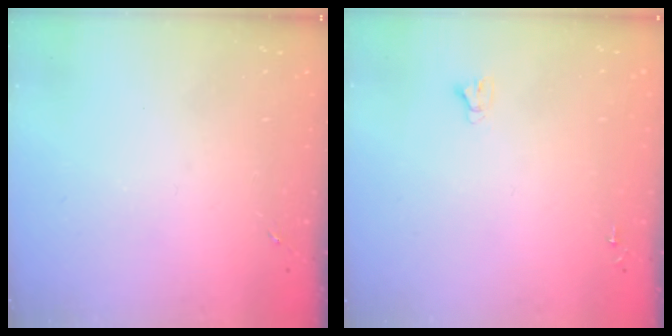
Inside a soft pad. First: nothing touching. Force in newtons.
{"total": 2.4, "press": 2.4, "slide": 0.2}